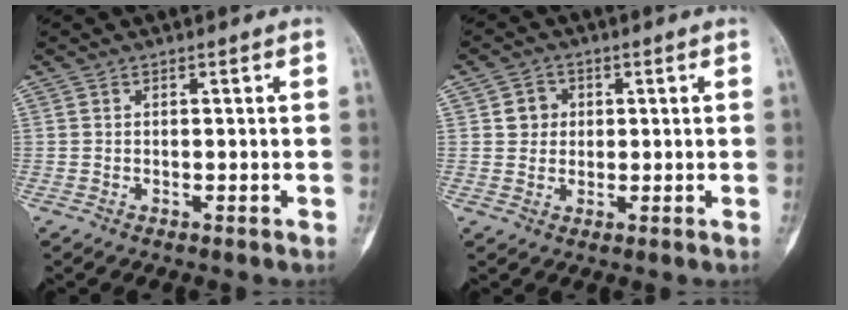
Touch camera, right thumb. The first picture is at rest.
{"total": 3.7, "force": [0.8, 3.4, 1.2], "torque": [0.001, 0.002, 0.009]}